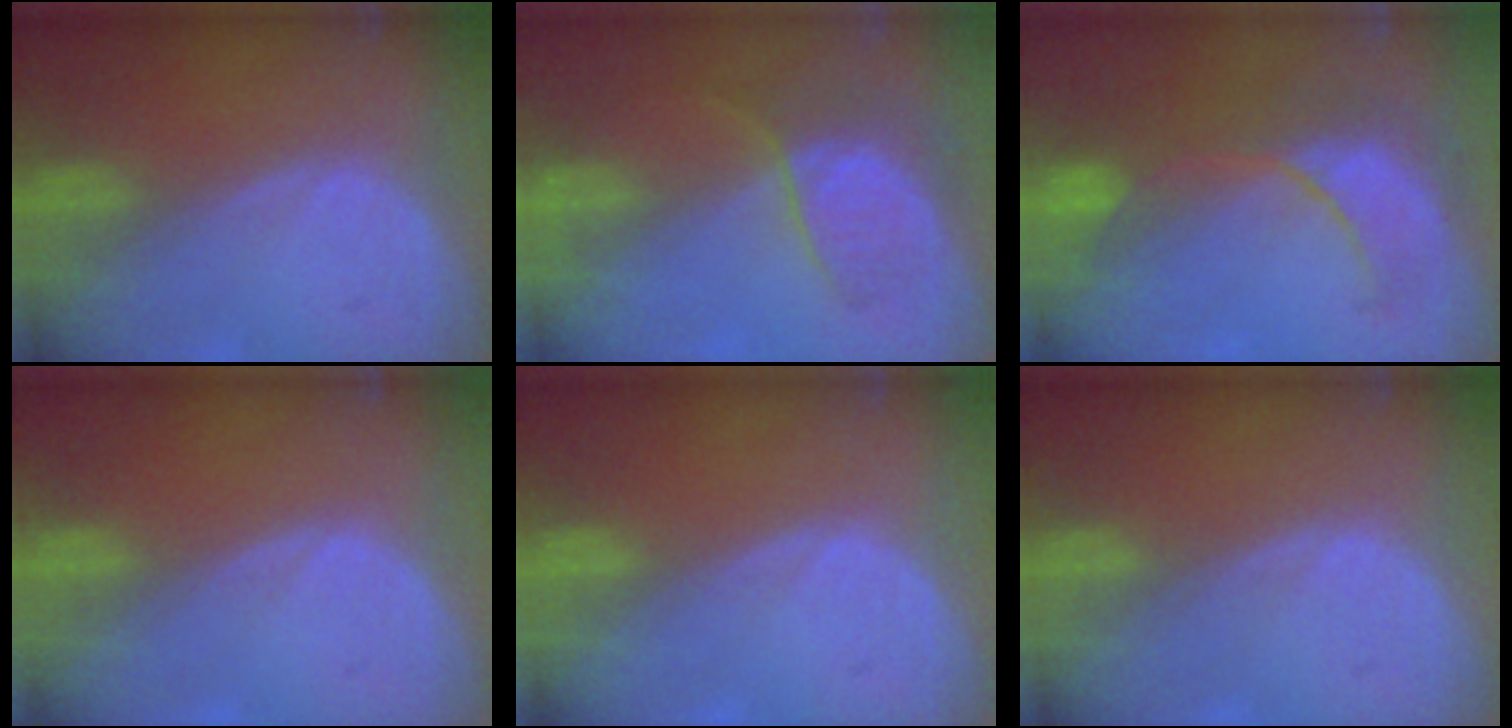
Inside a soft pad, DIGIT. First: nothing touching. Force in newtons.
{"total": 6.7, "press": 6.1, "slide": 2.7}
{"total": 8.7, "press": 8.5, "slide": 2.1}
{"total": 0.0}
{"total": 0.0}
{"total": 0.0}